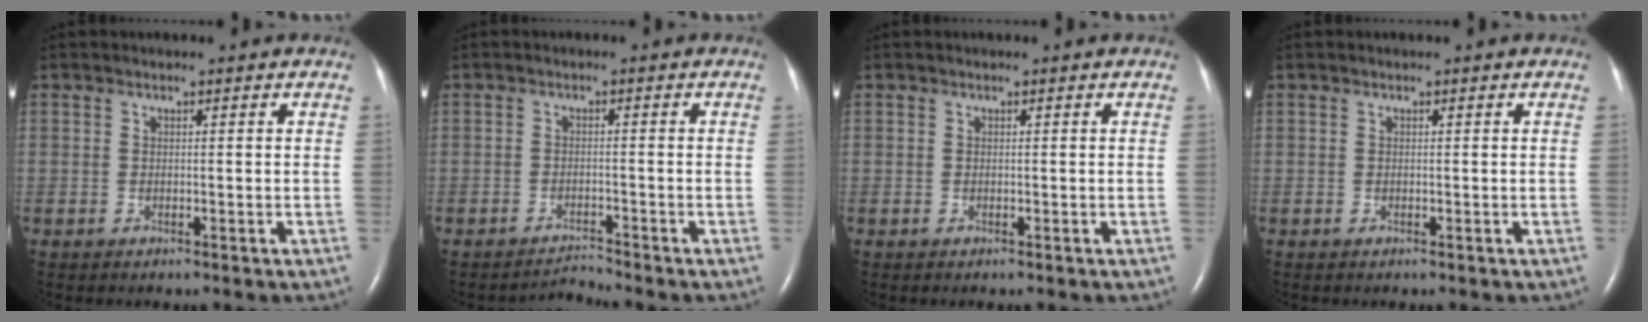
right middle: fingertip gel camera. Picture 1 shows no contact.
{"total": 2.2, "force": [-1.9, -0.8, -0.6], "torque": [0.012, -0.011, -0.028]}
{"total": 0.0}
{"total": 0.0}